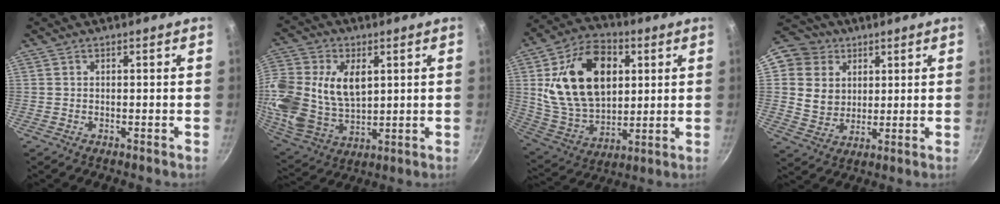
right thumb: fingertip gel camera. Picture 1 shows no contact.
{"total": 21.3, "force": [4.8, 14.7, 14.7], "torque": [-0.330, -0.005, 0.097]}
{"total": 22.3, "force": [5.1, 14.6, 16.0], "torque": [-0.255, -0.006, 0.096]}
{"total": 11.3, "force": [4.4, 9.8, 3.5], "torque": [-0.029, -0.008, 0.077]}